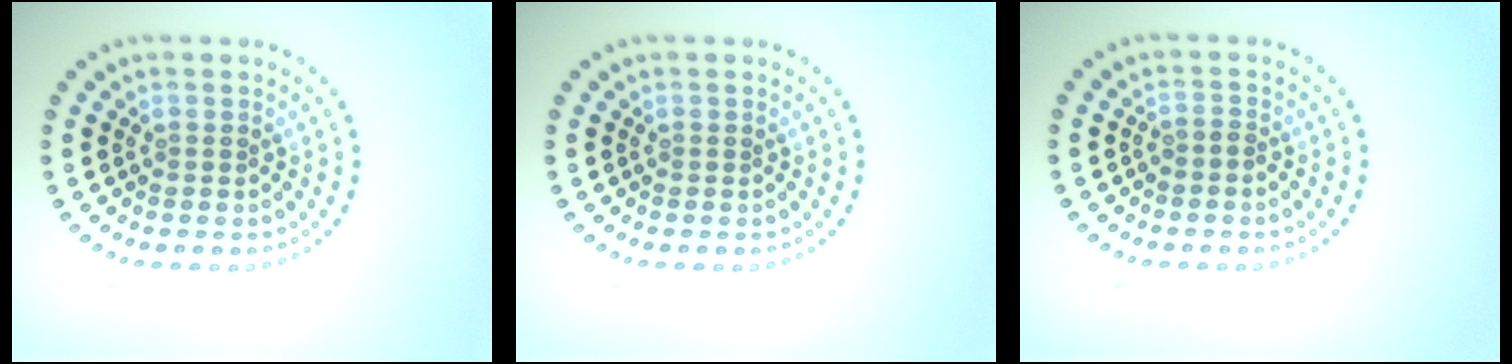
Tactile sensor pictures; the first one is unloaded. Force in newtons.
{"total": 0.0}
{"total": 0.6, "press": 0.3, "slide": 0.6}